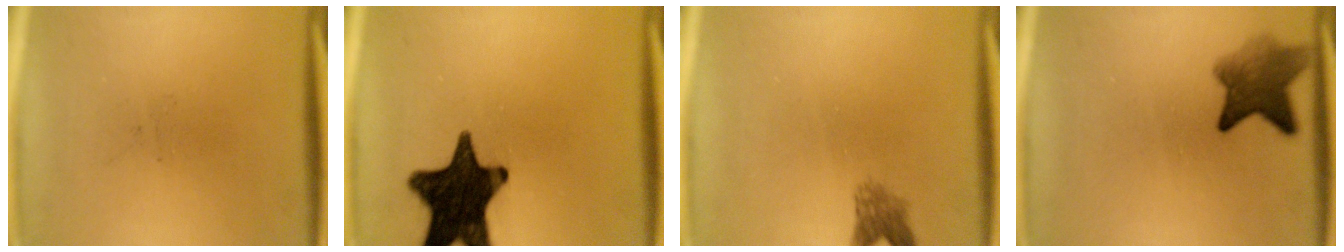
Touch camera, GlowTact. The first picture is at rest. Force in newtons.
{"total": 17.9}
{"total": 2.4}
{"total": 6.2}